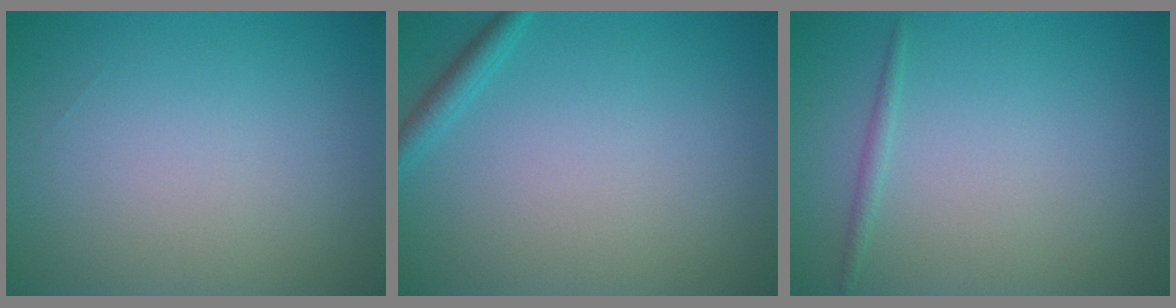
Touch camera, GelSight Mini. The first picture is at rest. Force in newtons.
{"total": 1.5, "press": 1.5, "slide": 0.2}
{"total": 0.8, "press": 0.8, "slide": 0.1}